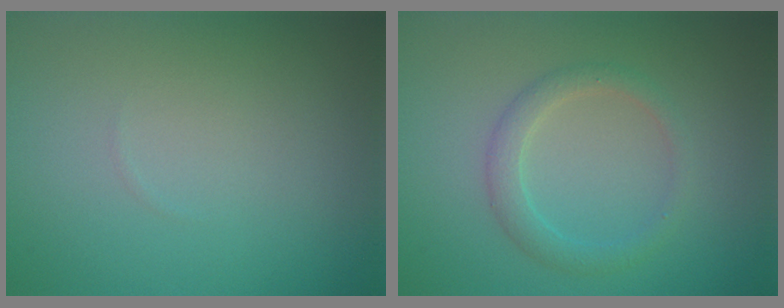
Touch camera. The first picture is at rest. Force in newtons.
{"total": 2.1, "press": 2.1, "slide": 0.1}